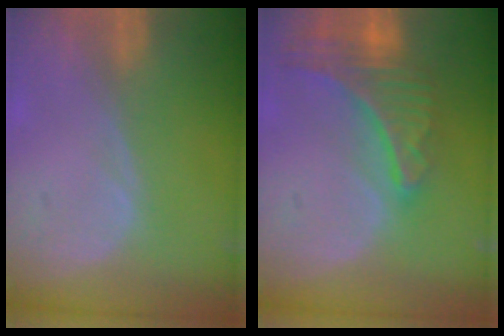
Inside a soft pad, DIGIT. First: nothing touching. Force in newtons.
{"total": 9.1, "press": 8.0, "slide": 4.3}